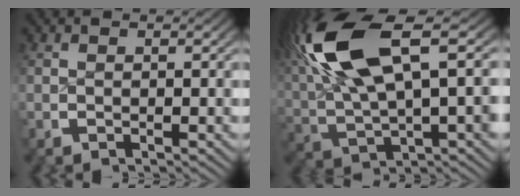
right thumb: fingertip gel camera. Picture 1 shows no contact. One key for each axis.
{"total": 11.4, "fx": 3.5, "fy": 5.7, "fz": 9.2, "tx": -0.187, "ty": -0.007, "tz": 0.072}